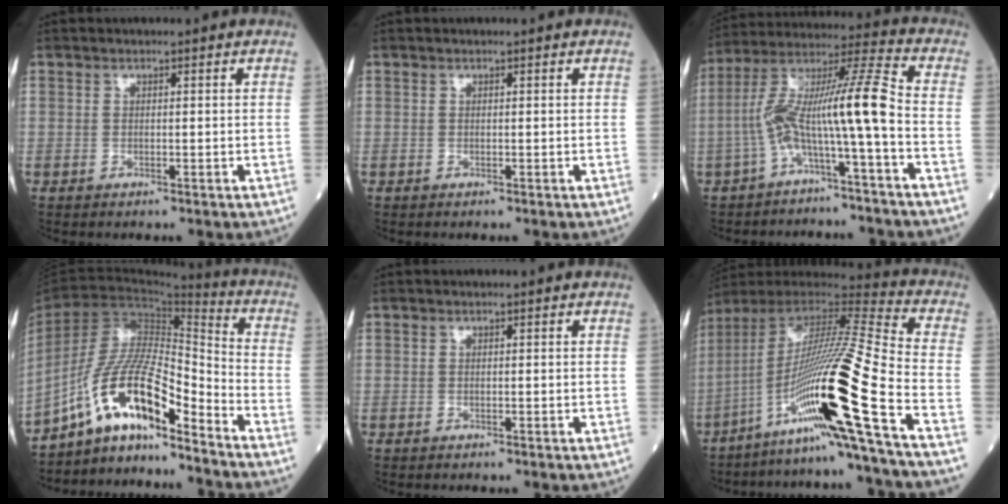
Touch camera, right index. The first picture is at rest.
{"total": 0.0}
{"total": 12.0, "force": [-3.4, -0.1, 11.5], "torque": [-0.214, 0.039, -0.067]}
{"total": 13.1, "force": [-9.4, 2.0, 8.9], "torque": [-0.171, 0.021, -0.170]}
{"total": 0.0}
{"total": 22.6, "force": [-10.1, -2.1, 20.0], "torque": [-0.375, -0.022, -0.191]}